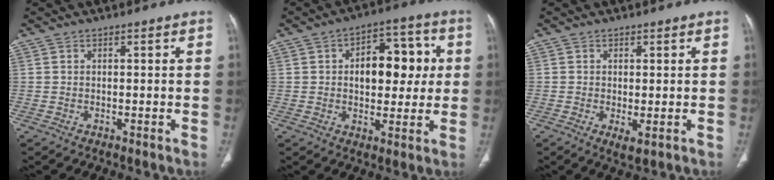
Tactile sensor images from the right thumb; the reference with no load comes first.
{"total": 13.4, "force": [1.8, 8.1, 10.5], "torque": [-0.101, 0.021, 0.024]}
{"total": 2.4, "force": [-0.5, 0.9, 2.2], "torque": [-0.045, -0.010, -0.005]}